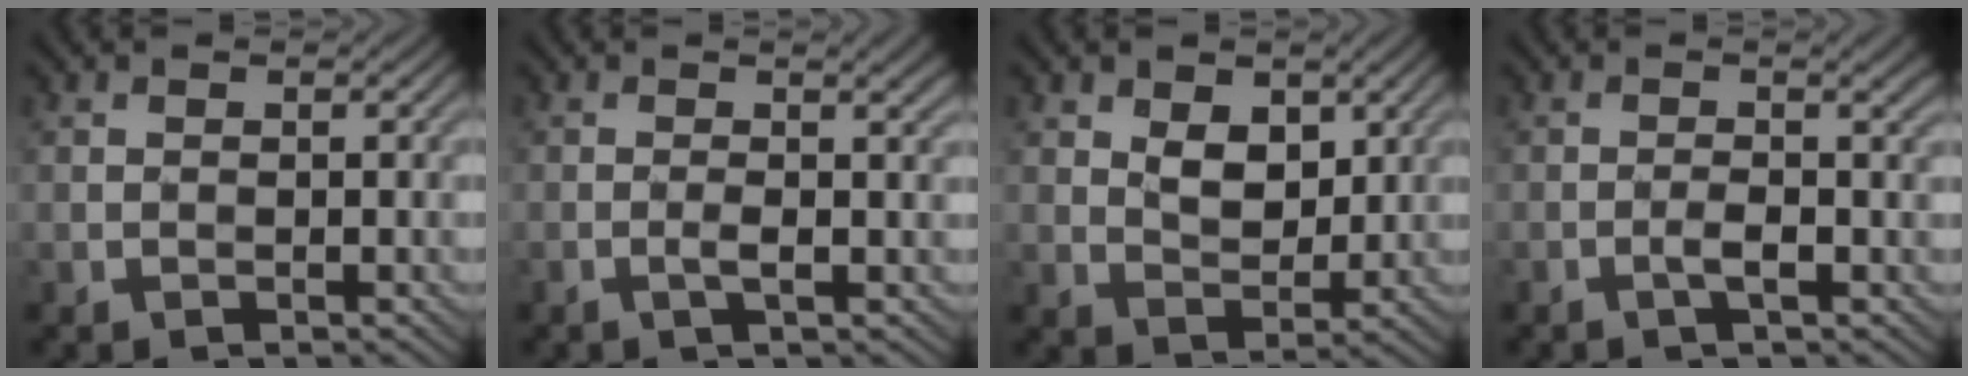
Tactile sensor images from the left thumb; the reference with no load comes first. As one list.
[{"total": 3.2, "force": [-0.1, 0.2, 3.2], "torque": [-0.048, 0.010, -0.006]}, {"total": 4.5, "force": [2.0, 2.7, 2.9], "torque": [-0.063, -0.005, 0.036]}, {"total": 2.9, "force": [-0.6, 0.0, 2.8], "torque": [-0.048, 0.007, -0.016]}]